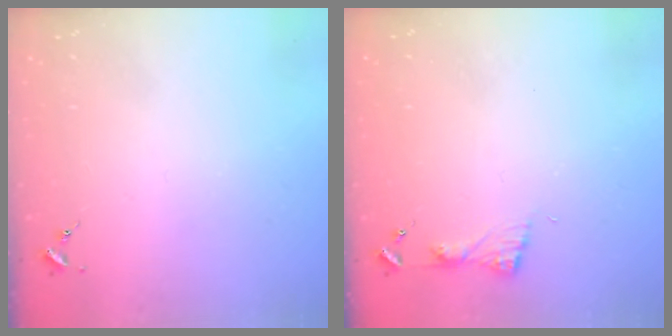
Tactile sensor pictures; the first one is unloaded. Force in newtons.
{"total": 5.6, "press": 5.5, "slide": 0.7}